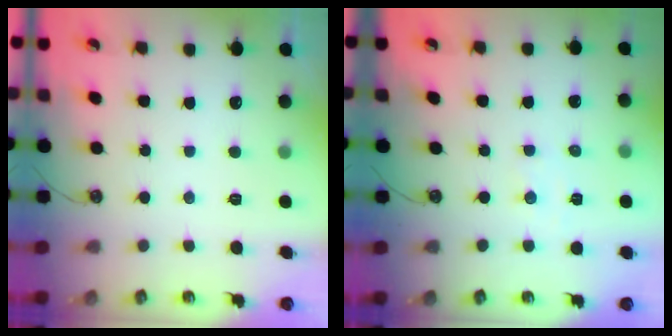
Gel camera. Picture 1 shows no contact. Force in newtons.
{"total": 3.4, "press": 3.3, "slide": 0.5}